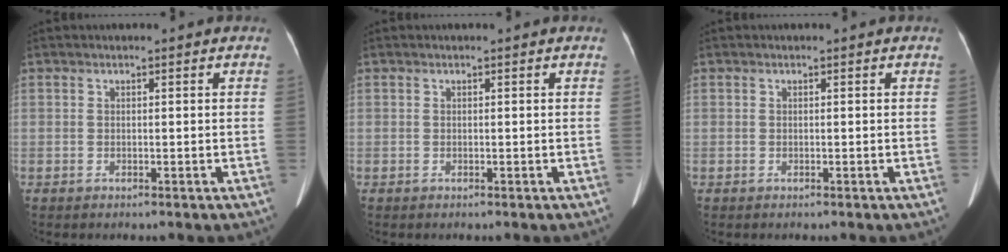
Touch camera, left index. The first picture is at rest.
{"total": 0.0}
{"total": 0.0}